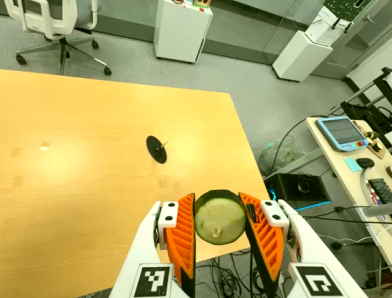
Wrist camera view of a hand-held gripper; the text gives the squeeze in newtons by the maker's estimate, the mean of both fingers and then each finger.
{"total": 9.7, "left": 9.0, "right": 10.4}